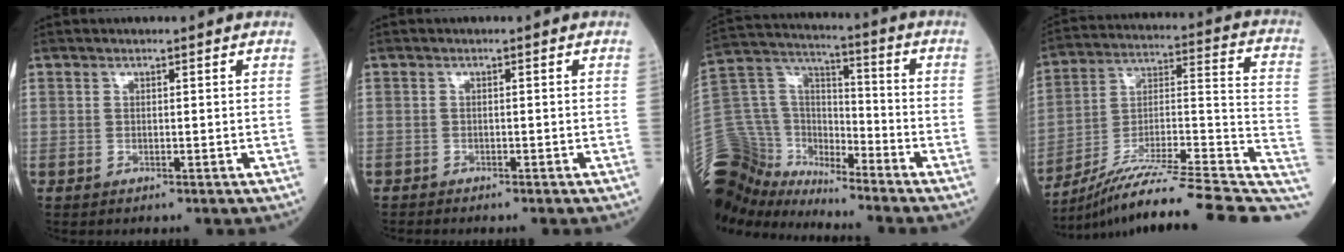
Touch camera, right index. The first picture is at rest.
{"total": 1.0, "force": [-1.0, 0.0, -0.2], "torque": [-0.004, -0.003, -0.021]}
{"total": 18.4, "force": [-17.1, 4.6, 5.0], "torque": [-0.128, 0.039, -0.315]}
{"total": 25.0, "force": [-20.2, 1.6, 14.7], "torque": [-0.183, 0.018, -0.318]}